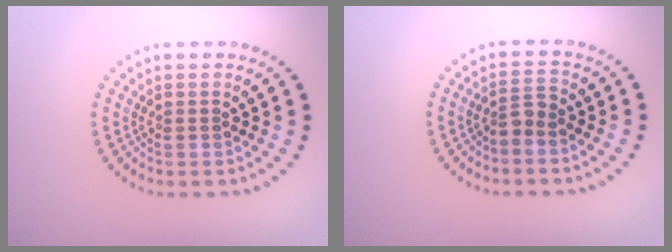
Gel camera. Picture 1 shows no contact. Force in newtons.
{"total": 1.6, "press": 1.3, "slide": 1.0}